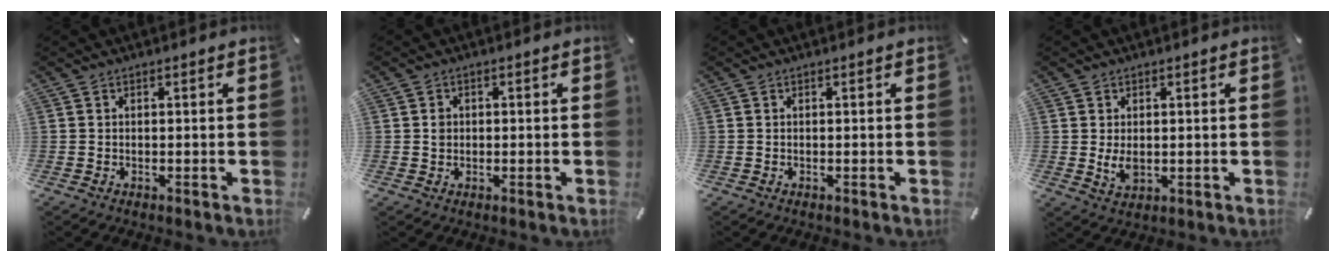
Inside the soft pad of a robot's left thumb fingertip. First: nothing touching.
{"total": 1.6, "force": [0.1, 1.5, 0.6], "torque": [-0.005, 0.004, -0.003]}
{"total": 0.0}
{"total": 4.2, "force": [0.1, 3.0, 2.8], "torque": [-0.057, -0.004, 0.002]}